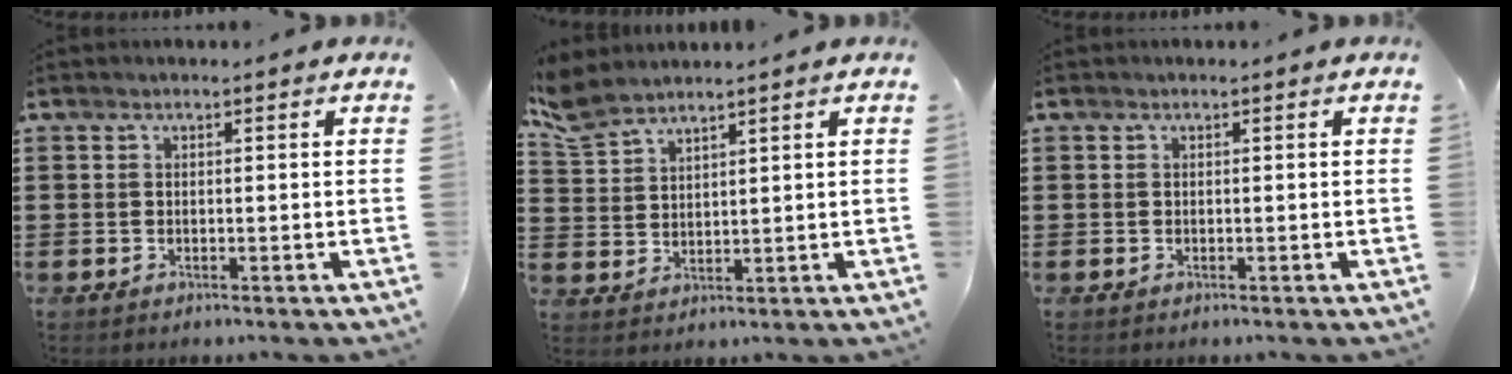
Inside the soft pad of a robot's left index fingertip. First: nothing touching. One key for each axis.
{"total": 4.4, "fx": 4.0, "fy": 1.3, "fz": 1.5, "tx": -0.046, "ty": -0.008, "tz": 0.074}
{"total": 0.0}